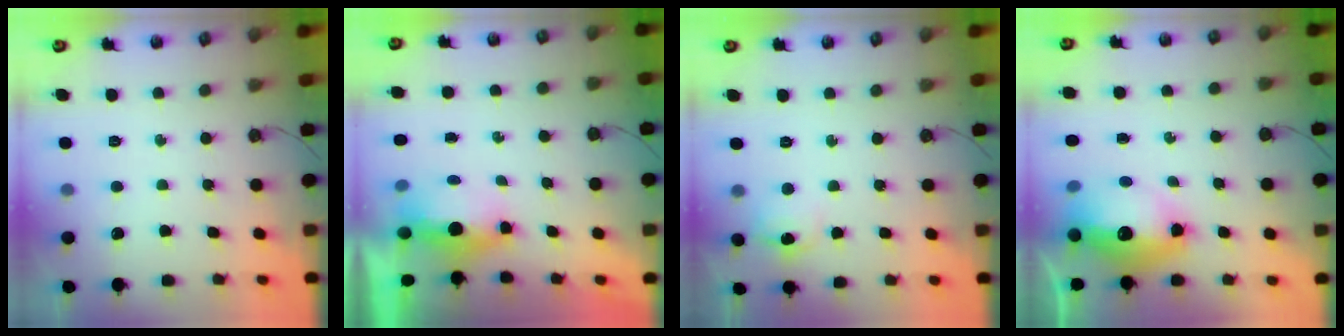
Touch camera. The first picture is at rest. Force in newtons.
{"total": 14.5, "press": 7.0, "slide": 12.7}
{"total": 7.5, "press": 7.5, "slide": 0.7}
{"total": 13.8, "press": 13.7, "slide": 1.4}